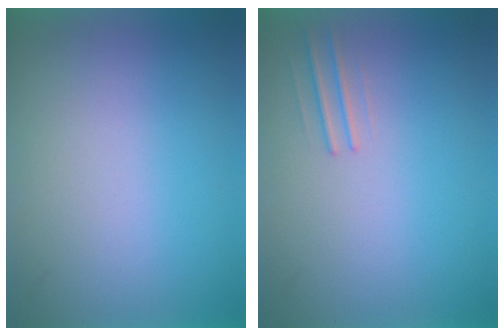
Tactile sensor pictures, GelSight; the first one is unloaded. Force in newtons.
{"total": 1.1}